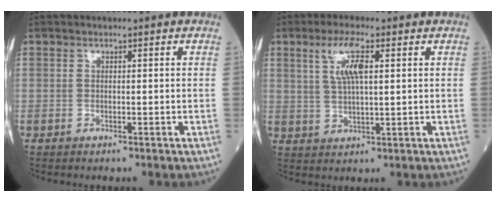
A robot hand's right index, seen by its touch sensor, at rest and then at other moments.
{"total": 6.0, "force": [2.3, 1.0, 5.5], "torque": [-0.111, 0.006, 0.046]}